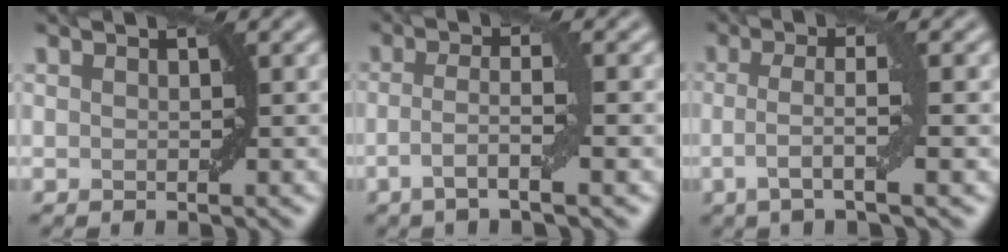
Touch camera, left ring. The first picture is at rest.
{"total": 3.8, "force": [-1.3, 0.5, 3.5], "torque": [-0.060, 0.008, -0.035]}
{"total": 4.1, "force": [-0.7, 0.6, 4.0], "torque": [-0.070, 0.002, -0.016]}